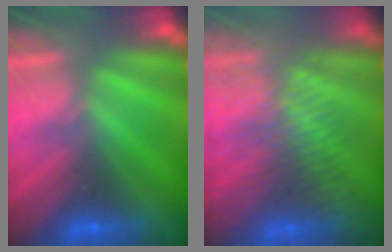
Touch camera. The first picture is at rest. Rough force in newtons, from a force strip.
{"total": 9.1}